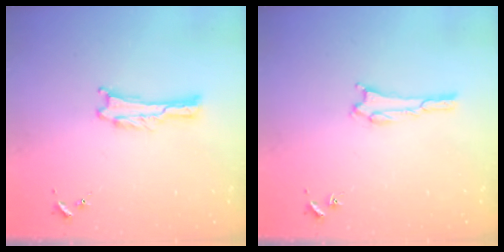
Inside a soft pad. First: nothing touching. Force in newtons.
{"total": 1.6, "press": 1.6, "slide": 0.1}